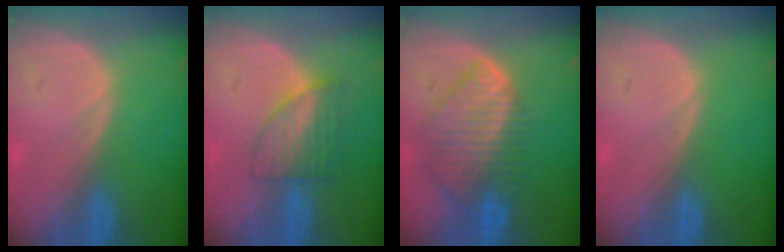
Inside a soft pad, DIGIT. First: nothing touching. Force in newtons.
{"total": 6.1, "press": 5.6, "slide": 2.4}
{"total": 8.9, "press": 7.7, "slide": 4.5}
{"total": 0.0}